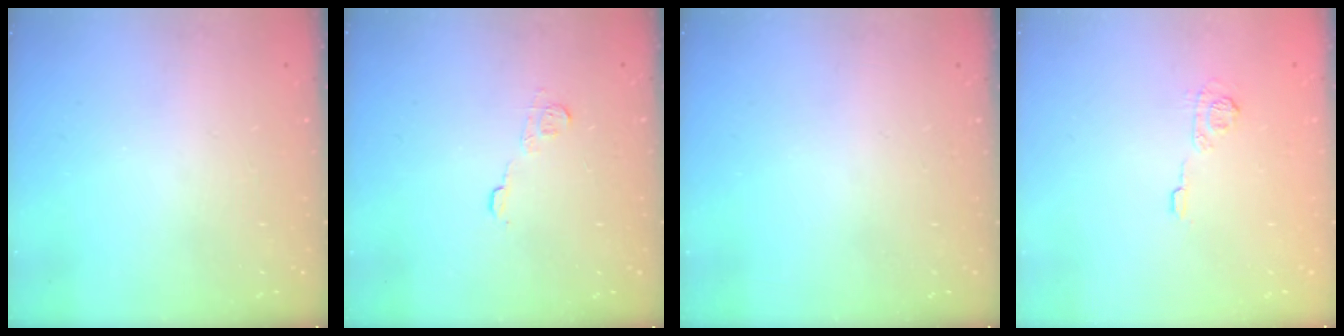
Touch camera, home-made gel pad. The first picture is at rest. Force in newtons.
{"total": 6.5, "press": 6.5, "slide": 0.5}
{"total": 0.0}
{"total": 6.7, "press": 6.7, "slide": 0.3}